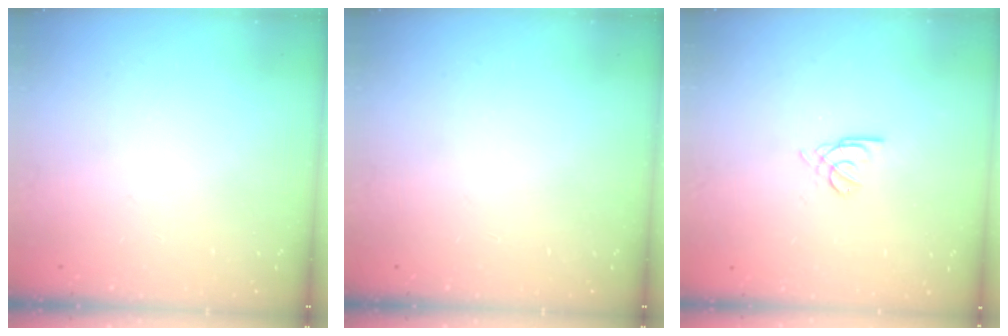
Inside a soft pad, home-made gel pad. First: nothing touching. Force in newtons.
{"total": 0.0}
{"total": 2.2, "press": 2.1, "slide": 0.6}